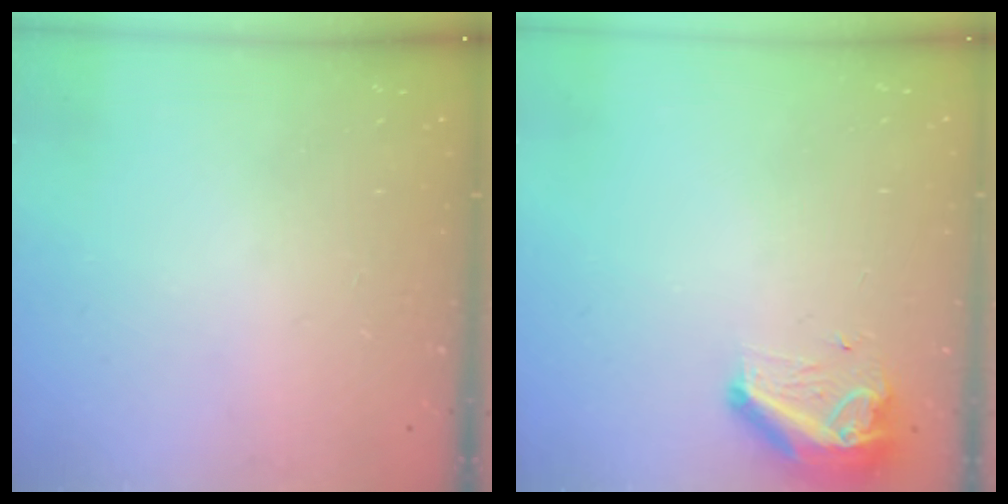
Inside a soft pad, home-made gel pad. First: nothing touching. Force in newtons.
{"total": 9.3, "press": 9.2, "slide": 1.6}